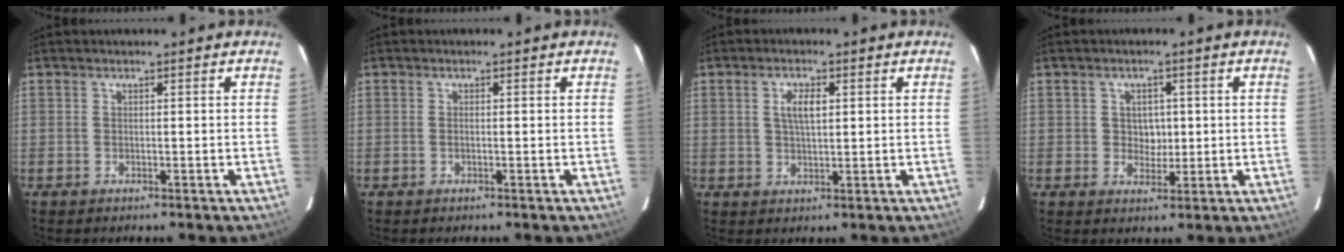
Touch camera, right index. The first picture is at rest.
{"total": 0.6, "force": [-0.2, 0.1, 0.6], "torque": [-0.013, 0.001, -0.004]}
{"total": 4.0, "force": [1.1, 1.6, 3.5], "torque": [-0.065, 0.004, 0.021]}
{"total": 3.5, "force": [0.3, 3.1, 1.5], "torque": [-0.024, 0.007, 0.006]}